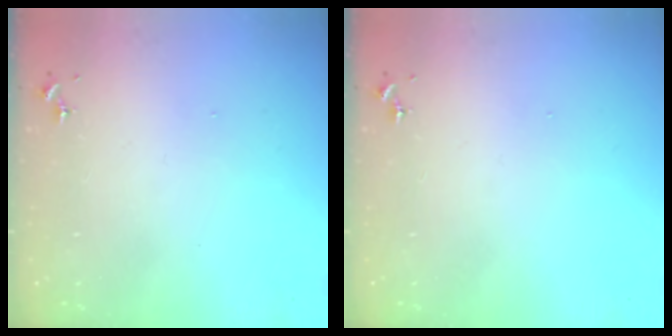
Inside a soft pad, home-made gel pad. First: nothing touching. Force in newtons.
{"total": 0.0}